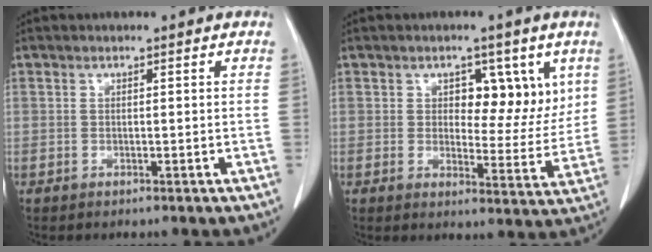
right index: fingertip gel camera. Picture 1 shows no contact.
{"total": 7.8, "force": [3.2, 4.4, 5.6], "torque": [-0.059, 0.006, 0.048]}